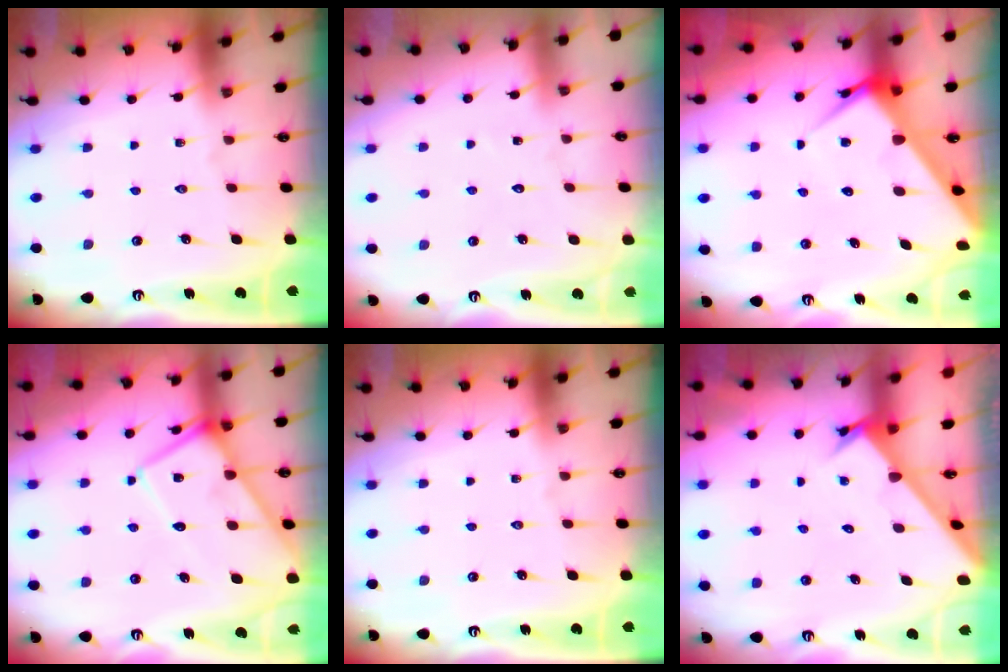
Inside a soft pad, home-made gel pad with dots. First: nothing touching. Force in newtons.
{"total": 4.5, "press": 4.5, "slide": 0.4}
{"total": 6.3, "press": 6.3, "slide": 0.5}
{"total": 11.9, "press": 11.8, "slide": 1.4}
{"total": 0.0}
{"total": 2.6, "press": 2.6, "slide": 0.2}